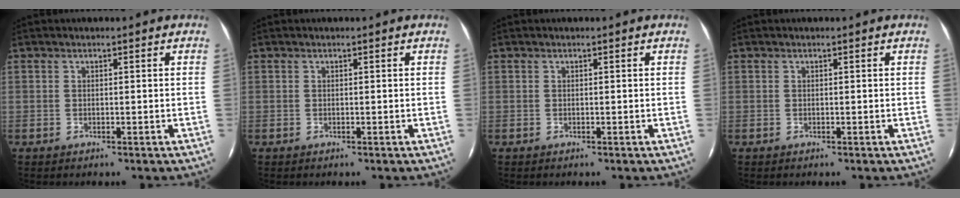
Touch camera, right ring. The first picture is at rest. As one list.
[{"total": 0.0}, {"total": 0.0}, {"total": 0.0}]